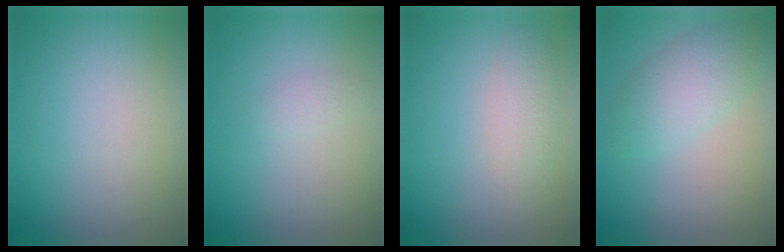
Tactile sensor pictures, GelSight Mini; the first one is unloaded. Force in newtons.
{"total": 0.9, "press": 0.9, "slide": 0.0}
{"total": 1.9, "press": 1.9, "slide": 0.0}
{"total": 3.7, "press": 3.7, "slide": 0.2}